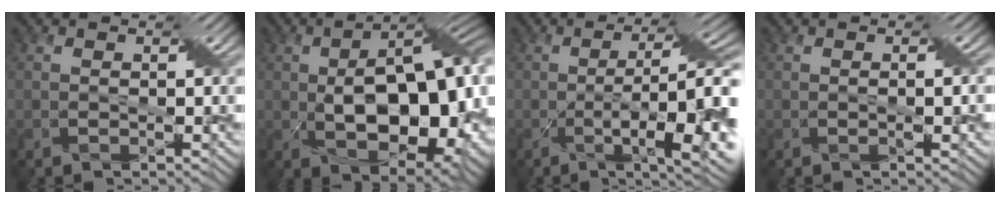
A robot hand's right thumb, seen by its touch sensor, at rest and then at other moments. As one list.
[{"total": 16.5, "force": [-0.7, 8.2, 14.3], "torque": [-0.206, 0.004, -0.008]}, {"total": 13.1, "force": [-2.5, 3.2, 12.4], "torque": [-0.187, 0.004, -0.031]}, {"total": 2.2, "force": [0.0, 0.3, 2.2], "torque": [-0.036, 0.002, 0.001]}]